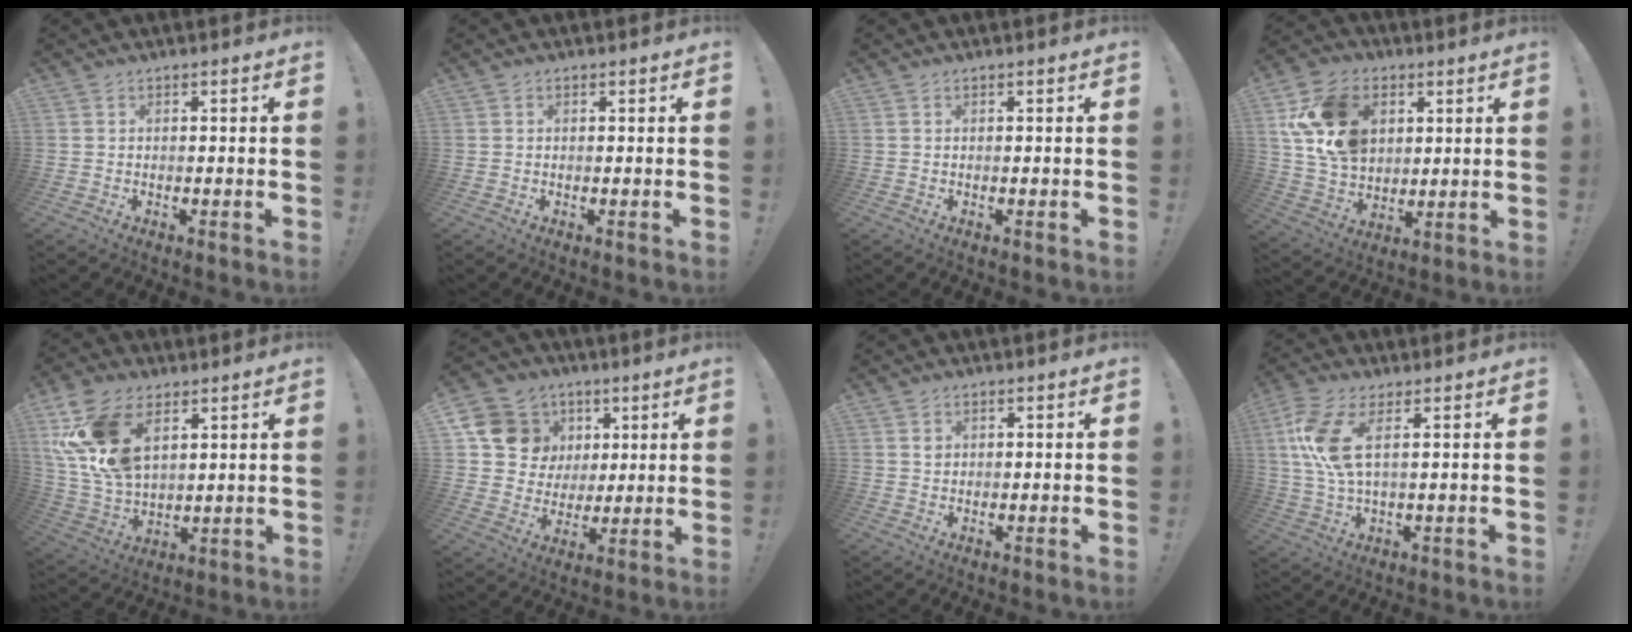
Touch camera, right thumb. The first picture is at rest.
{"total": 0.0}
{"total": 0.0}
{"total": 19.4, "force": [6.6, 14.4, 11.1], "torque": [-0.198, -0.016, 0.130]}
{"total": 18.6, "force": [7.9, 11.8, 12.1], "torque": [-0.243, -0.037, 0.152]}
{"total": 13.6, "force": [5.5, 11.8, 3.9], "torque": [-0.057, -0.022, 0.128]}
{"total": 0.9, "force": [0.4, 0.8, 0.1], "torque": [0.011, -0.003, 0.004]}
{"total": 10.6, "force": [3.1, 3.3, 9.5], "torque": [-0.197, -0.019, 0.057]}